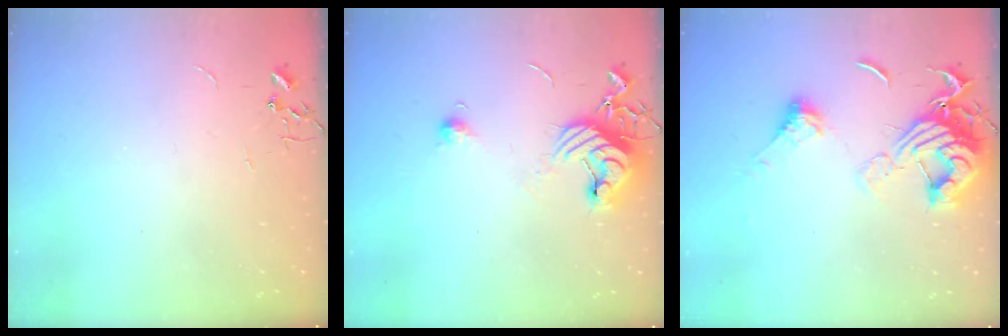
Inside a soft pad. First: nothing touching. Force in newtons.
{"total": 11.3, "press": 11.2, "slide": 1.3}
{"total": 15.4, "press": 15.3, "slide": 1.8}